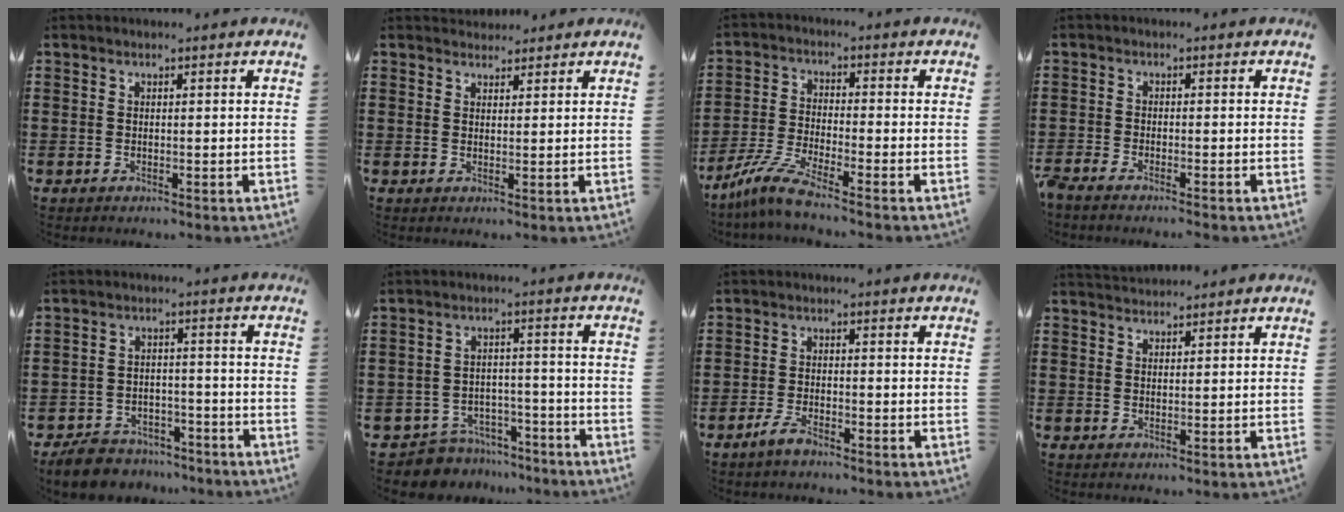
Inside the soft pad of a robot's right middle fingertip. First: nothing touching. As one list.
[{"total": 2.2, "force": [2.0, 0.8, -0.2], "torque": [-0.002, 0.003, 0.040]}, {"total": 6.1, "force": [-5.0, 0.2, 3.6], "torque": [-0.100, -0.022, -0.102]}, {"total": 1.7, "force": [-1.6, 0.0, 0.6], "torque": [-0.018, -0.002, -0.033]}, {"total": 5.5, "force": [-5.3, 1.2, 0.7], "torque": [-0.026, 0.010, -0.108]}, {"total": 5.9, "force": [-5.8, 1.1, 0.3], "torque": [-0.013, 0.012, -0.117]}, {"total": 2.9, "force": [-2.2, 0.5, 1.9], "torque": [-0.046, -0.002, -0.045]}, {"total": 1.8, "force": [1.8, 0.4, -0.1], "torque": [-0.004, 0.004, 0.035]}]